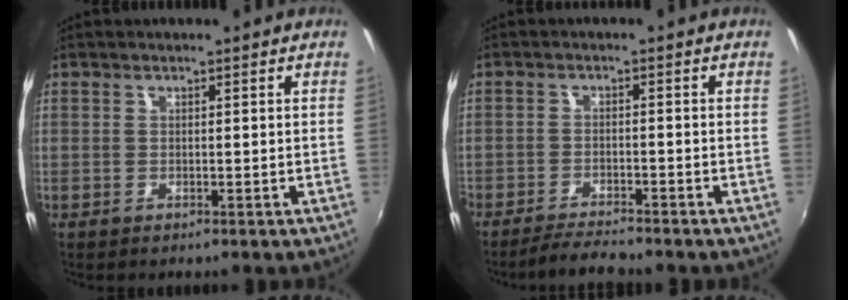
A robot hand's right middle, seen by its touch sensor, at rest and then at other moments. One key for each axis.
{"total": 5.0, "fx": -4.7, "fy": 0.3, "fz": 1.7, "tx": -0.053, "ty": -0.009, "tz": -0.082}